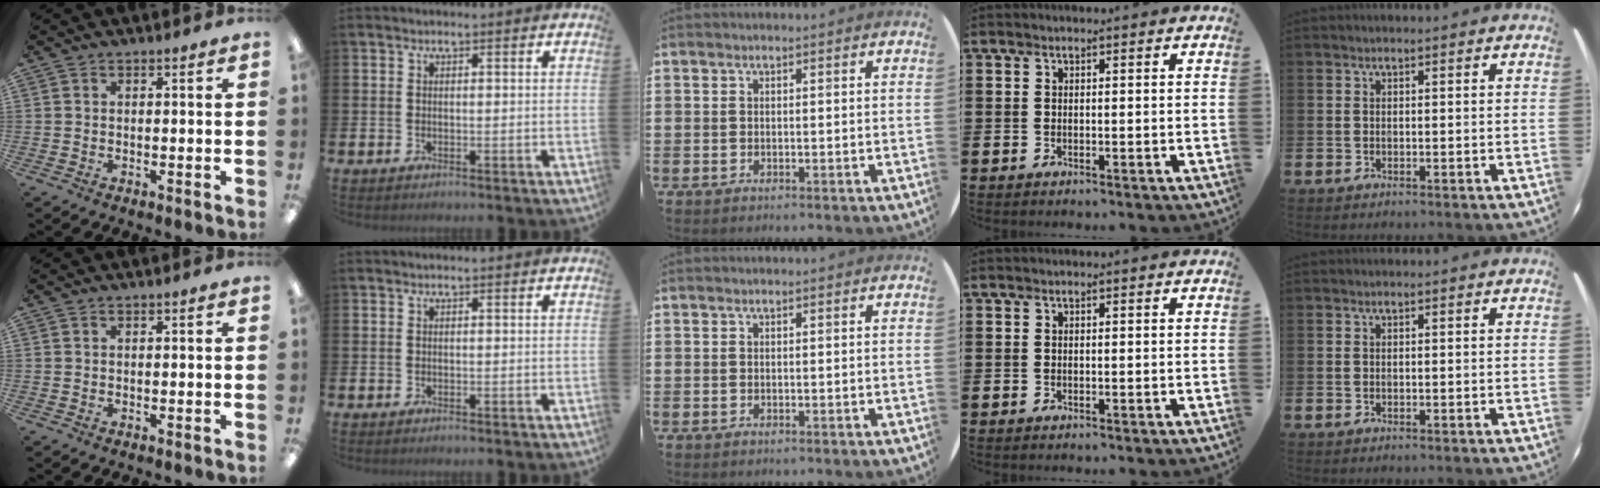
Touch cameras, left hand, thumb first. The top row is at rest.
{}